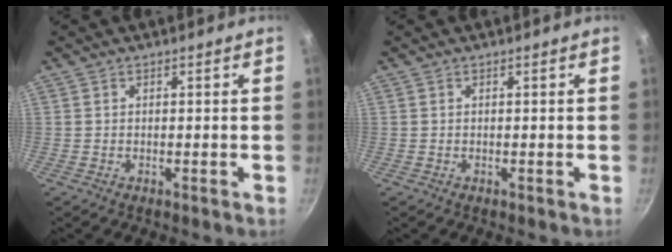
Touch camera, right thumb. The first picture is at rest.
{"total": 0.0}